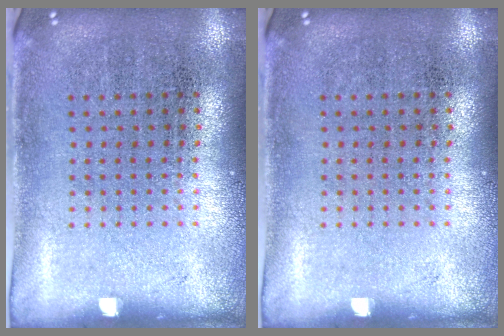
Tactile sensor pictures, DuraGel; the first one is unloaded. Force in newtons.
{"total": 0.0}